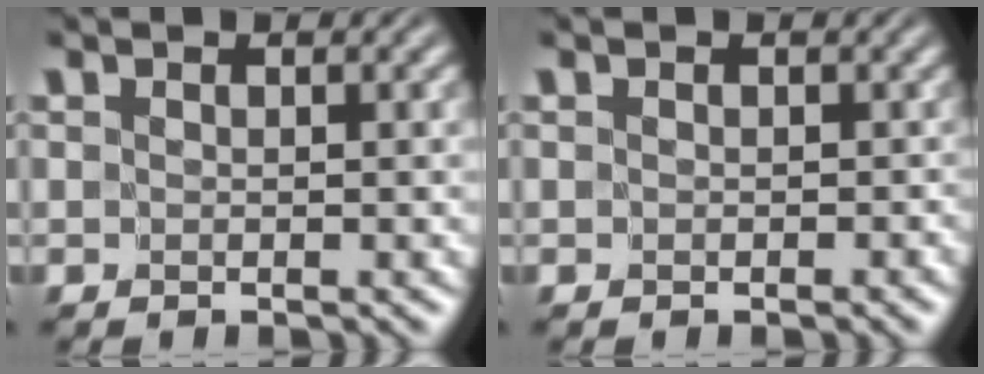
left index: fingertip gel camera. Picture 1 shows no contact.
{"total": 0.9, "force": [-0.2, 0.9, 0.1], "torque": [0.014, 0.003, -0.001]}